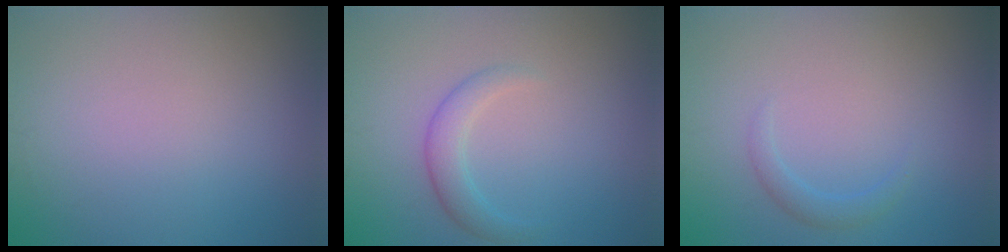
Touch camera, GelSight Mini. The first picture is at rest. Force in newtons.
{"total": 2.3, "press": 2.3, "slide": 0.1}
{"total": 1.3, "press": 1.3, "slide": 0.2}